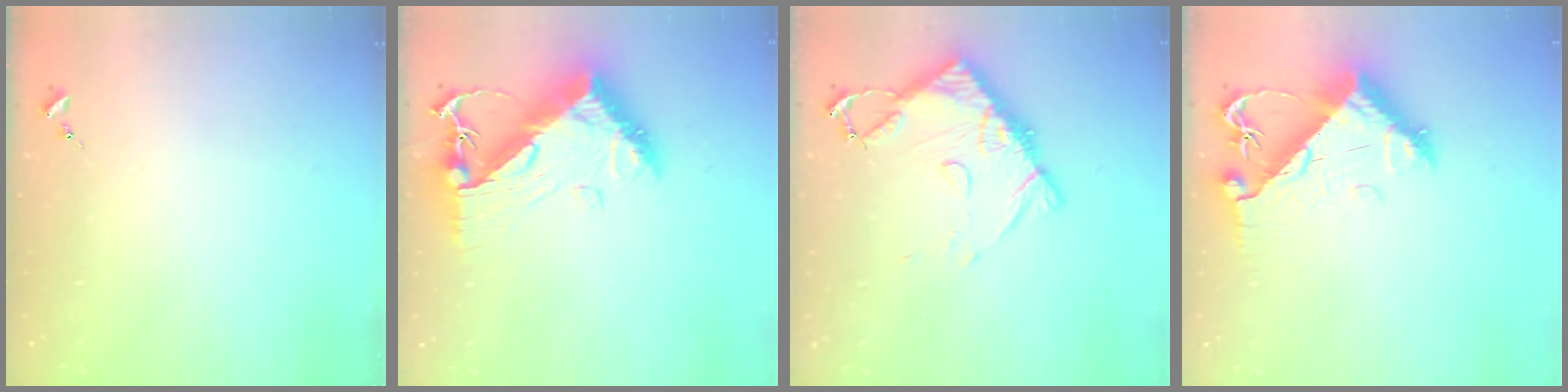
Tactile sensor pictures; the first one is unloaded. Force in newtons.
{"total": 13.5, "press": 13.5, "slide": 1.2}
{"total": 11.5, "press": 11.5, "slide": 1.1}
{"total": 9.1, "press": 9.1, "slide": 1.1}